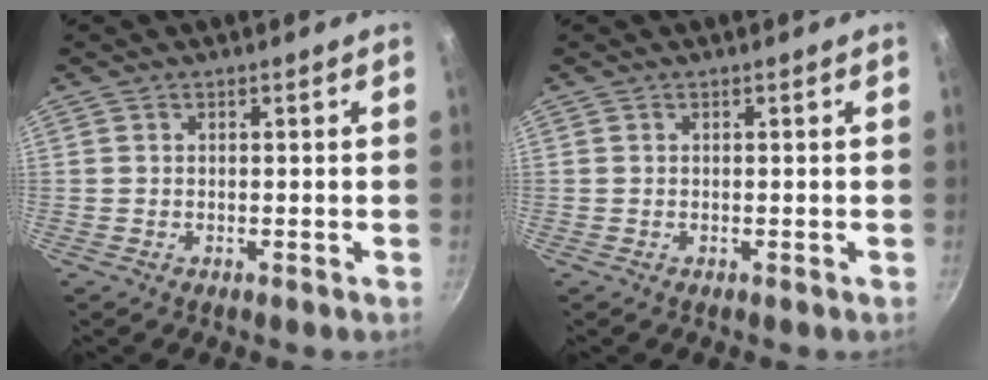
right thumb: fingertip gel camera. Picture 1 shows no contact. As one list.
[{"total": 0.0}]